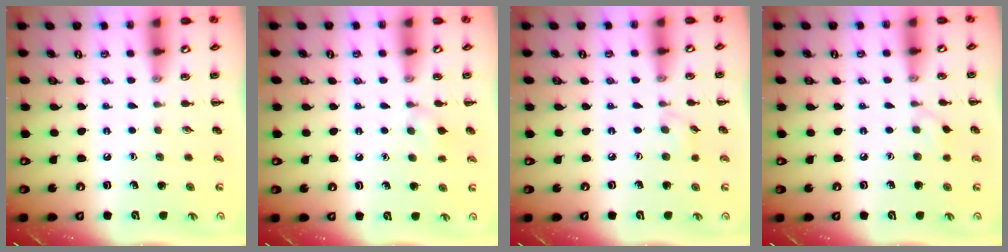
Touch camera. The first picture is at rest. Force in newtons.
{"total": 6.7, "press": 6.3, "slide": 2.3}
{"total": 3.7, "press": 3.4, "slide": 1.4}
{"total": 4.7, "press": 4.3, "slide": 1.7}